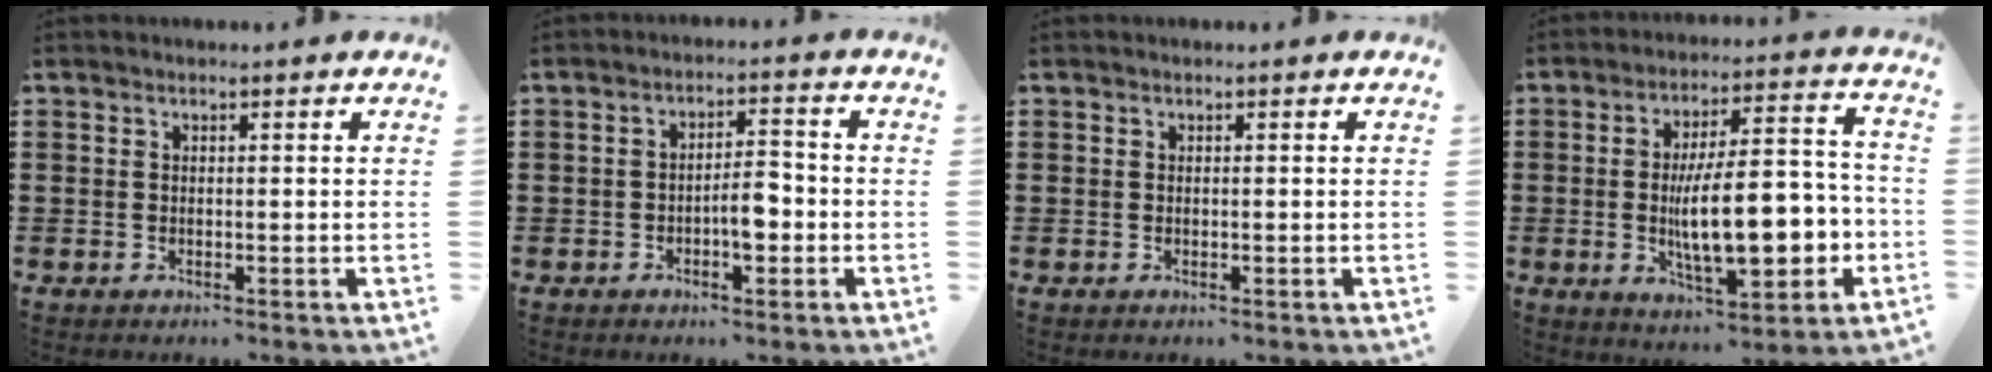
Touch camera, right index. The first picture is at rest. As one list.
[{"total": 4.6, "force": [-1.5, 1.9, 3.9], "torque": [-0.068, 0.011, -0.027]}, {"total": 0.0}, {"total": 14.3, "force": [-2.9, 5.3, 12.9], "torque": [-0.200, -0.008, -0.051]}]